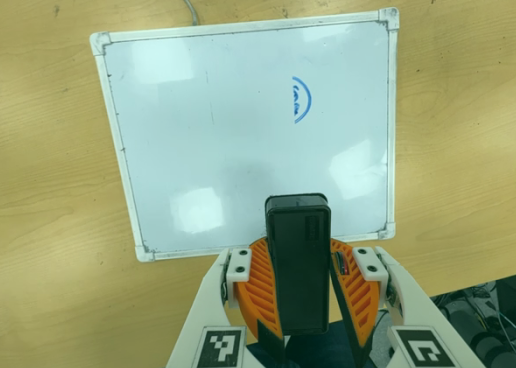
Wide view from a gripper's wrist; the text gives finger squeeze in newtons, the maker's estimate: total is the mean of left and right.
{"total": 10.2, "left": 9.9, "right": 10.5}